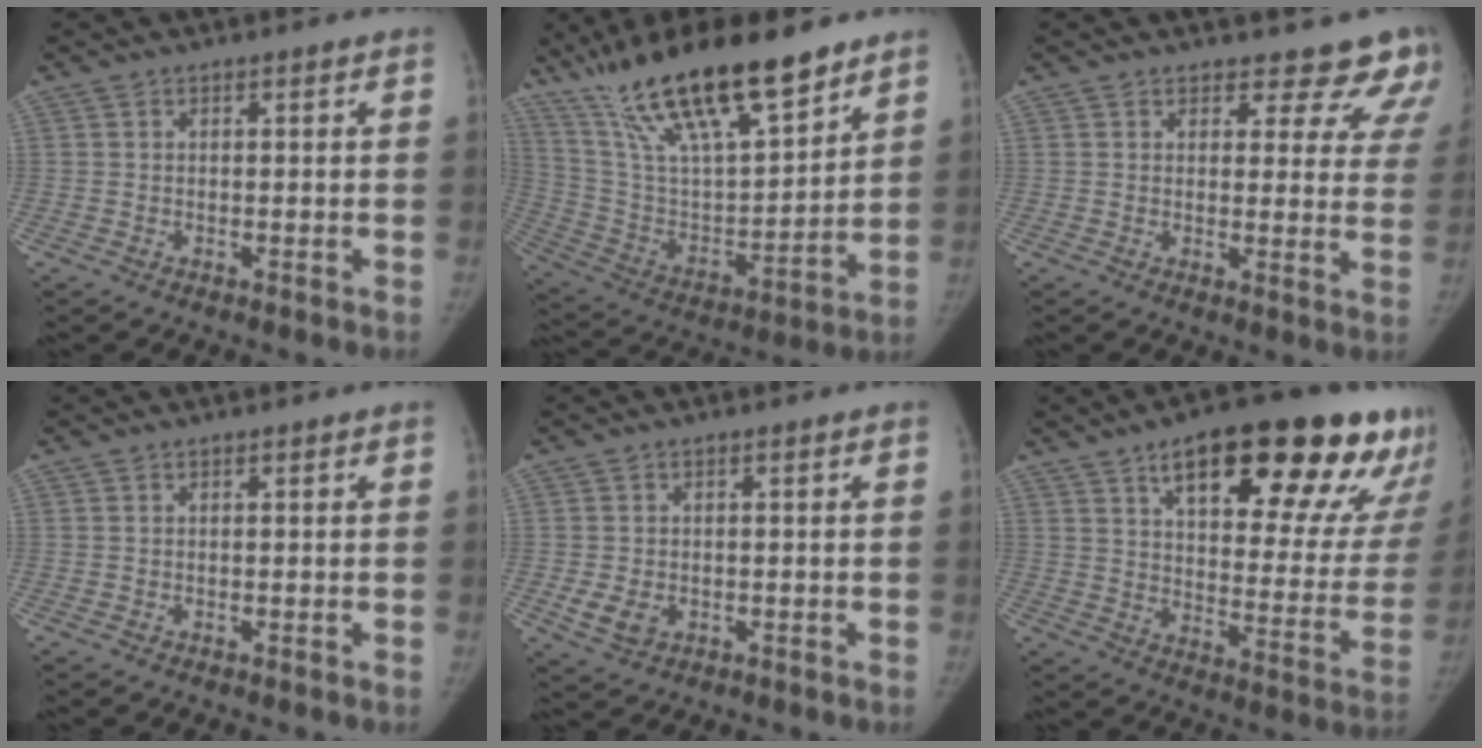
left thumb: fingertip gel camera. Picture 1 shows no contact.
{"total": 26.3, "force": [18.0, 7.6, 17.7], "torque": [-0.291, -0.051, 0.327]}
{"total": 10.9, "force": [9.7, 4.5, 1.9], "torque": [0.039, -0.060, 0.084]}
{"total": 0.0}
{"total": 4.2, "force": [-1.2, 3.2, 2.5], "torque": [-0.044, -0.003, -0.014]}
{"total": 29.6, "force": [17.3, 10.4, 21.7], "torque": [-0.252, -0.045, 0.245]}